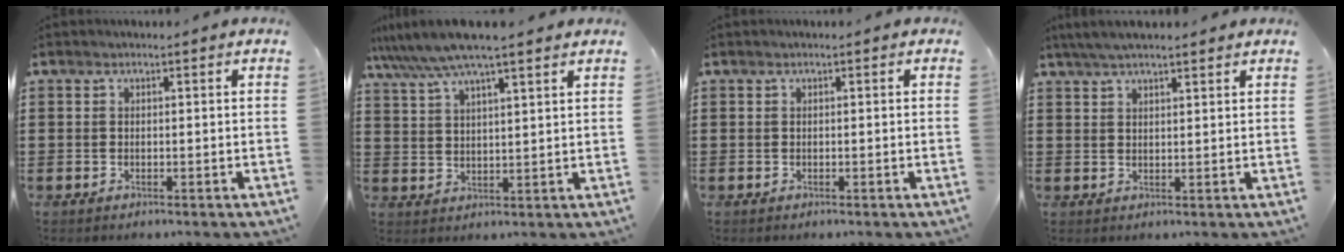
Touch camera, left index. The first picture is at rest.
{"total": 7.4, "force": [6.2, 0.3, 4.1], "torque": [-0.097, -0.018, 0.109]}
{"total": 0.0}
{"total": 3.6, "force": [2.9, 0.7, 2.0], "torque": [-0.044, 0.004, 0.053]}